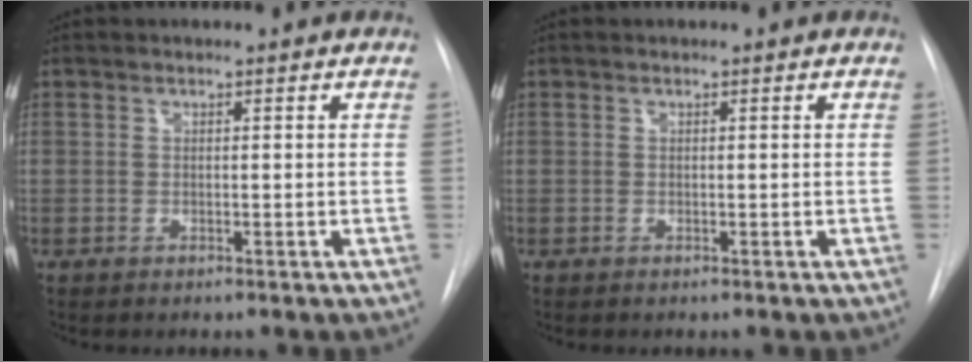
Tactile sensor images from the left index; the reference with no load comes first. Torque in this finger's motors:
{"motor_torque": [-0.36, 0.39, 0.00, 0.00]}